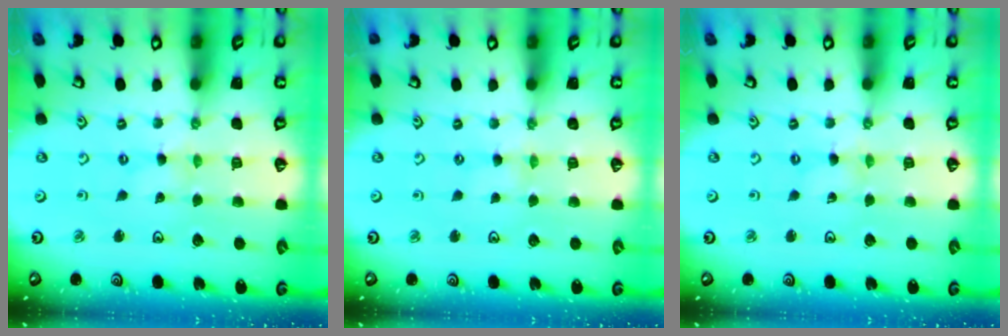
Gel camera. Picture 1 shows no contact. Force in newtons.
{"total": 1.1, "press": 1.1, "slide": 0.2}
{"total": 0.0}